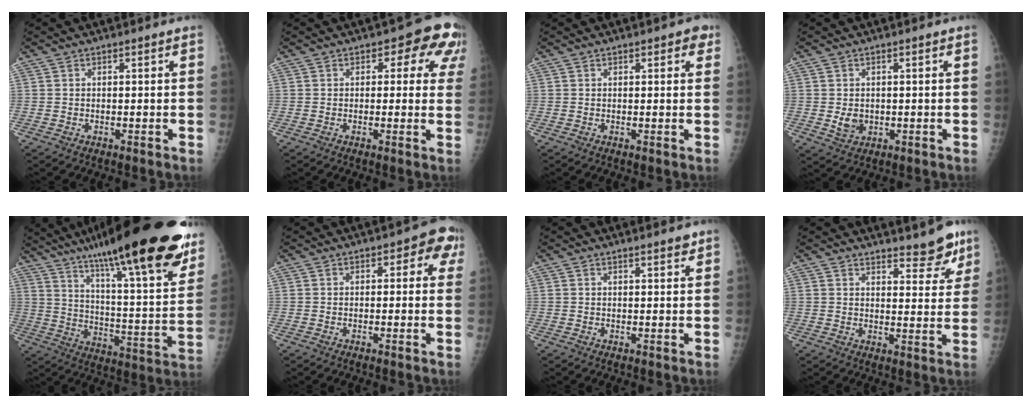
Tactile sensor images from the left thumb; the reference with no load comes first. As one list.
[{"total": 7.8, "force": [3.0, 4.7, 5.4], "torque": [-0.003, 0.001, 0.020]}, {"total": 2.8, "force": [1.4, 1.3, 2.0], "torque": [-0.010, -0.001, 0.012]}, {"total": 3.1, "force": [-0.2, 2.5, 1.8], "torque": [-0.022, -0.003, 0.005]}, {"total": 34.3, "force": [23.5, 6.0, 24.3], "torque": [-0.313, -0.071, 0.343]}, {"total": 4.9, "force": [1.7, 2.7, 3.7], "torque": [-0.005, 0.002, 0.008]}, {"total": 1.8, "force": [1.5, 0.3, 1.0], "torque": [-0.011, -0.008, 0.020]}, {"total": 7.5, "force": [6.2, 2.3, 3.5], "torque": [-0.020, -0.047, 0.080]}]